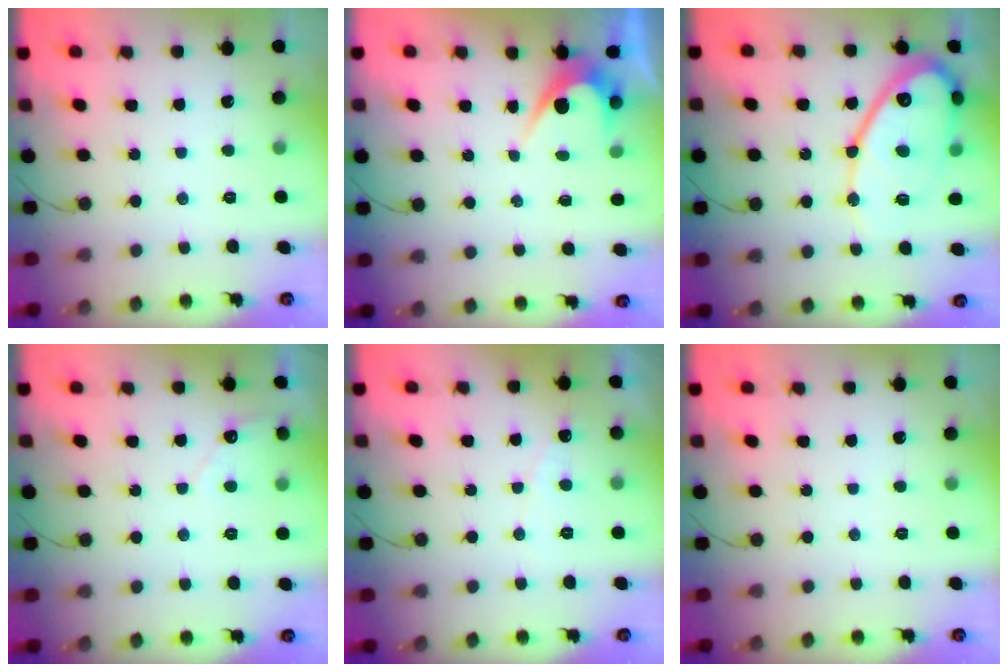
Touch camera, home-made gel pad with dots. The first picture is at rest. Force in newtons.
{"total": 4.0, "press": 4.0, "slide": 0.2}
{"total": 17.7, "press": 17.6, "slide": 1.6}
{"total": 4.0, "press": 4.0, "slide": 0.3}
{"total": 2.7, "press": 2.7, "slide": 0.2}
{"total": 0.0}